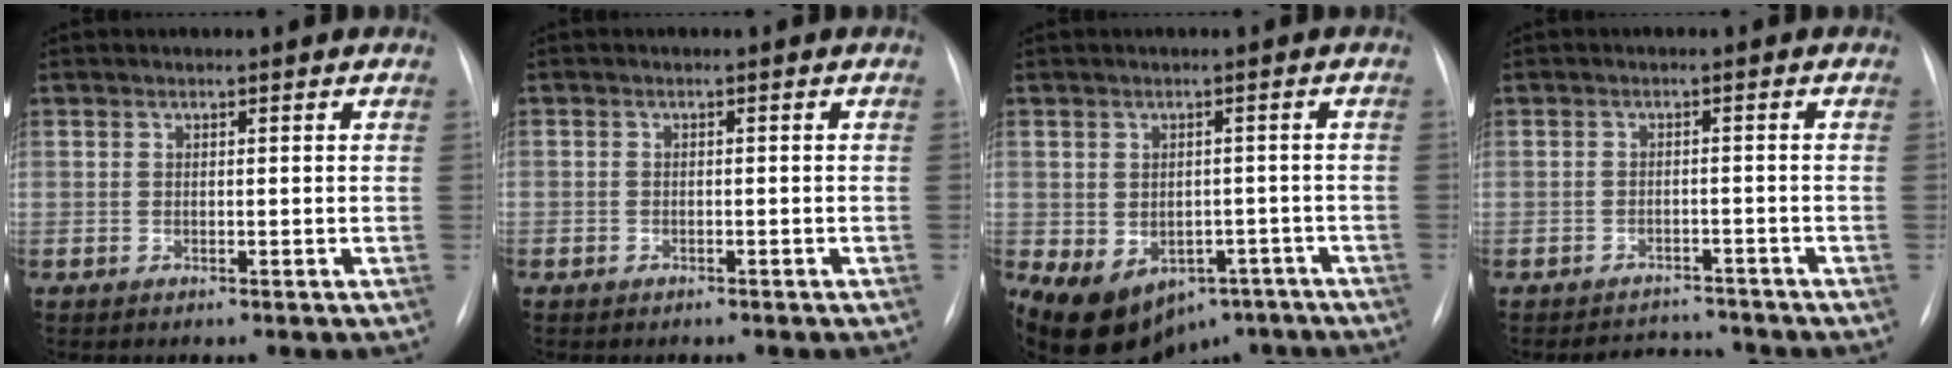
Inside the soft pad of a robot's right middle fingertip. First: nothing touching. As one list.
[{"total": 1.1, "force": [-0.8, 0.8, 0.1], "torque": [-0.009, 0.004, -0.012]}, {"total": 14.0, "force": [-8.0, 9.6, 6.3], "torque": [-0.125, 0.010, -0.100]}, {"total": 3.6, "force": [-3.5, 0.8, -0.4], "torque": [0.003, 0.004, -0.049]}]